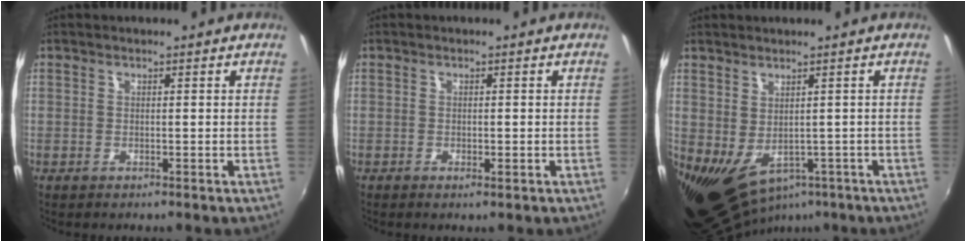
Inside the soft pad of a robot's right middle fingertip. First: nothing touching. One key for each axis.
{"total": 0.5, "fx": -0.1, "fy": 0.0, "fz": 0.5, "tx": -0.008, "ty": -0.003, "tz": -0.003}
{"total": 1.3, "fx": -0.4, "fy": 0.8, "fz": 1.0, "tx": -0.018, "ty": -0.004, "tz": -0.005}